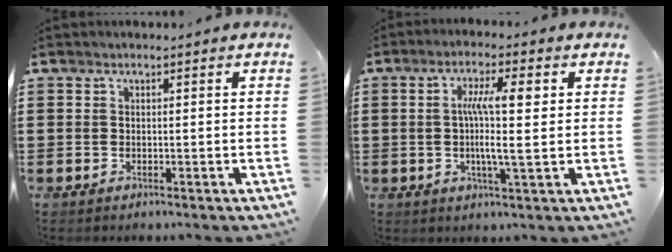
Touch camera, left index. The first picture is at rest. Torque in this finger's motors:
{"motor_torque": [0.63, -0.15, 0.43, 0.13]}